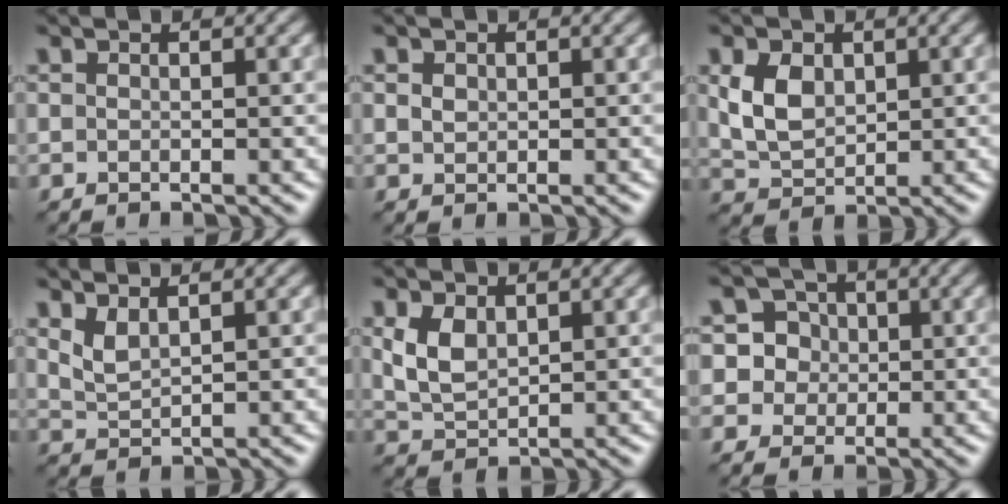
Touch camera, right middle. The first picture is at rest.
{"total": 0.8, "force": [0.3, 0.7, 0.3], "torque": [-0.008, -0.002, 0.007]}
{"total": 3.9, "force": [1.0, 2.8, 2.6], "torque": [-0.059, -0.001, 0.021]}
{"total": 1.9, "force": [1.3, 0.6, 1.3], "torque": [-0.032, -0.005, 0.032]}
{"total": 3.2, "force": [1.1, 2.0, 2.2], "torque": [-0.052, -0.002, 0.028]}
{"total": 5.5, "force": [1.3, 5.2, 1.3], "torque": [-0.015, 0.033, 0.011]}